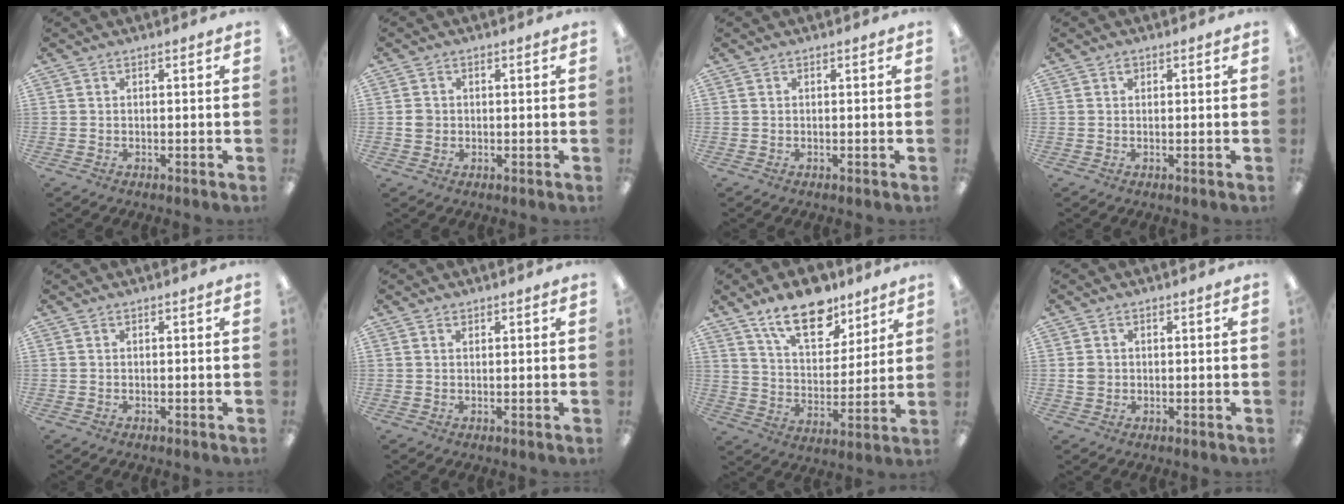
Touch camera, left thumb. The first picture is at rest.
{"total": 2.1, "force": [0.0, 2.0, 0.7], "torque": [-0.005, 0.002, -0.003]}
{"total": 0.0}
{"total": 0.9, "force": [0.5, 0.7, 0.5], "torque": [-0.010, 0.003, 0.008]}
{"total": 0.0}
{"total": 0.8, "force": [0.6, 0.5, 0.2], "torque": [-0.005, 0.001, 0.012]}
{"total": 16.5, "force": [11.6, 8.0, 8.7], "torque": [-0.138, -0.056, 0.204]}
{"total": 2.4, "force": [0.2, 2.2, 0.8], "torque": [-0.007, 0.001, 0.000]}